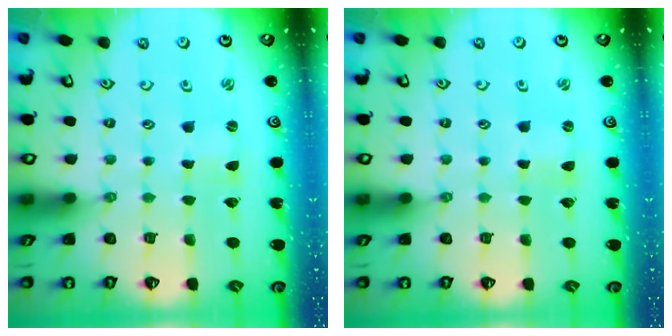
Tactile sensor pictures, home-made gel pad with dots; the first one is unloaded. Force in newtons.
{"total": 0.0}